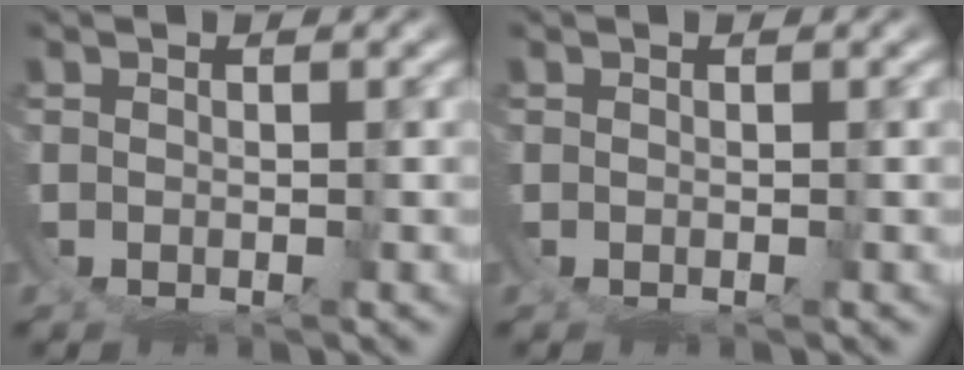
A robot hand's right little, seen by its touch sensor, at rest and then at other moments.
{"total": 0.0}